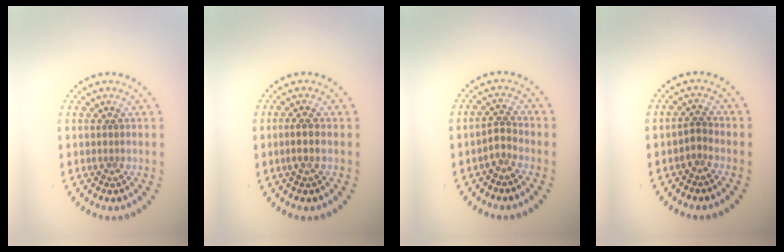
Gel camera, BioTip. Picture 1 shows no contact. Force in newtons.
{"total": 1.5, "press": 1.4, "slide": 0.7}
{"total": 1.6, "press": 1.1, "slide": 1.1}
{"total": 1.0, "press": 0.8, "slide": 0.7}